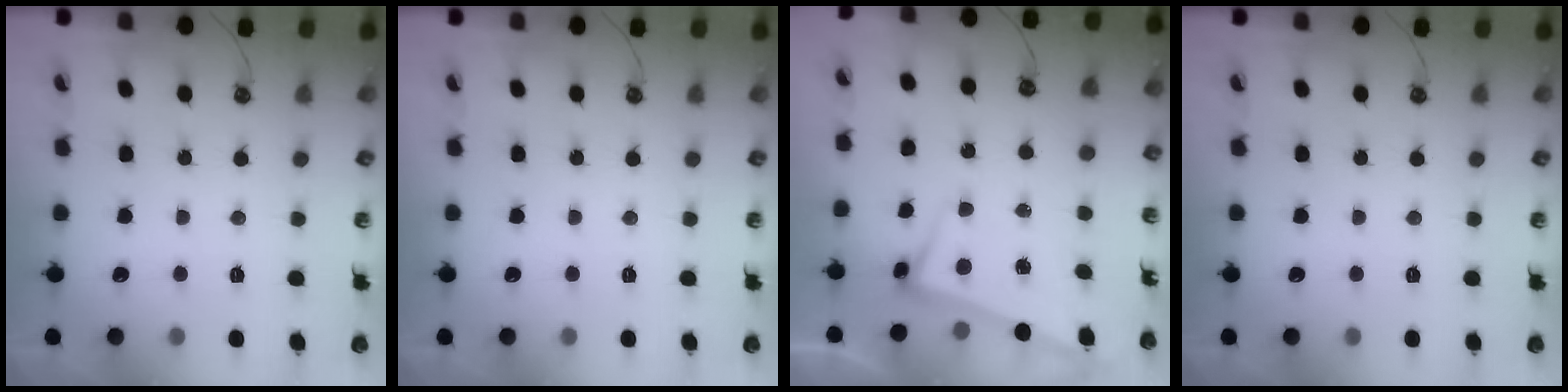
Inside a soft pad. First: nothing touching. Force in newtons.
{"total": 0.0}
{"total": 2.6, "press": 2.5, "slide": 0.7}
{"total": 0.0}